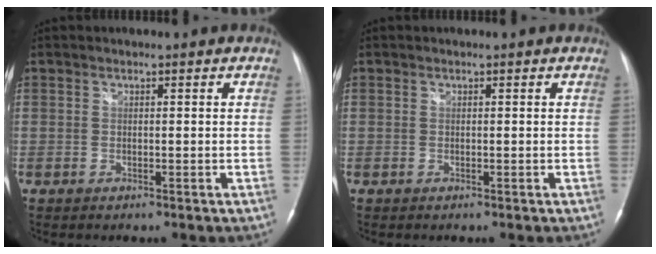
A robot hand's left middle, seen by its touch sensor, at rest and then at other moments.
{"total": 0.0}